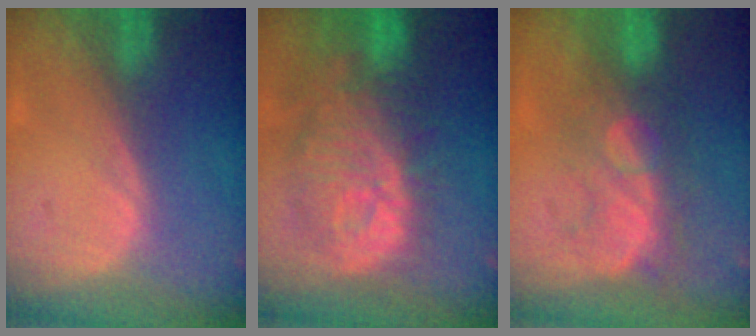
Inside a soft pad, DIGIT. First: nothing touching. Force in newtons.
{"total": 12.5, "press": 11.1, "slide": 5.6}
{"total": 8.7, "press": 7.6, "slide": 4.3}